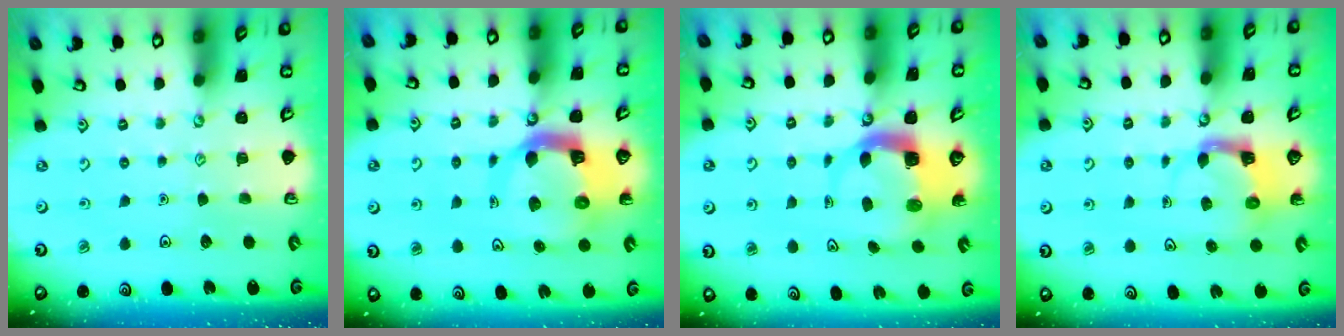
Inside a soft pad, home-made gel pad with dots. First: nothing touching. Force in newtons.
{"total": 11.4, "press": 11.3, "slide": 1.5}
{"total": 5.3, "press": 5.2, "slide": 0.7}
{"total": 3.9, "press": 3.8, "slide": 0.7}